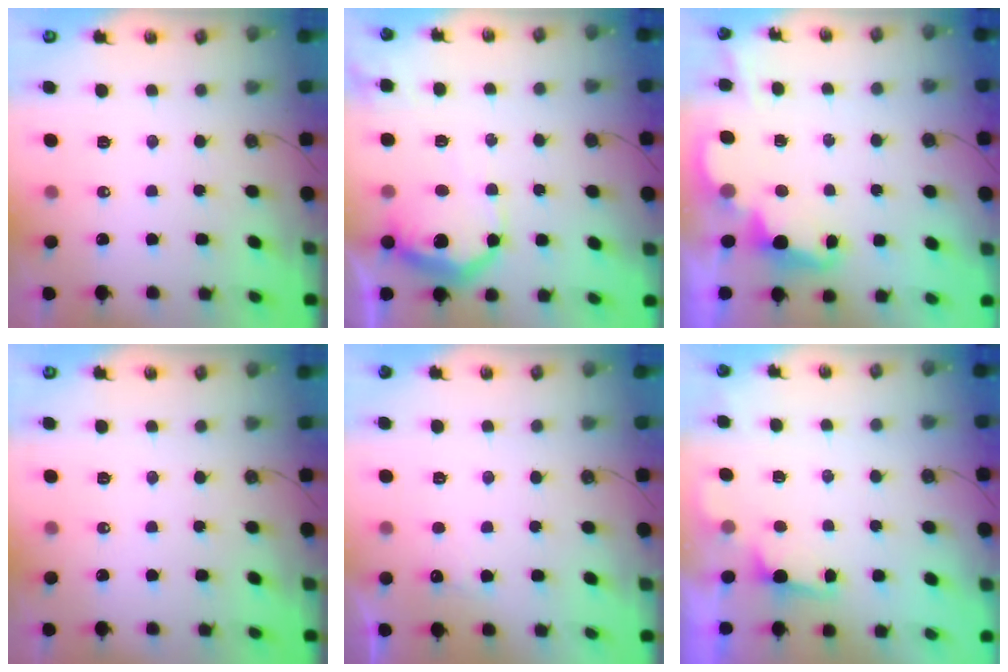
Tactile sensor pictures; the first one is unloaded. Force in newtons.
{"total": 13.0, "press": 13.0, "slide": 0.8}
{"total": 4.0, "press": 4.0, "slide": 0.6}
{"total": 0.0}
{"total": 5.8, "press": 5.7, "slide": 1.2}
{"total": 1.4, "press": 1.2, "slide": 0.8}